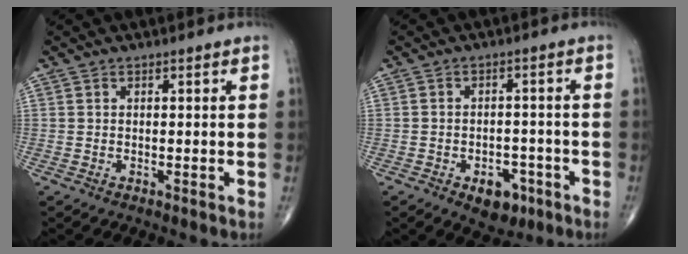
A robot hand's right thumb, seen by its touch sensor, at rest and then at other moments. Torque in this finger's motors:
{"motor_torque": [0.59, 0.42, 0.24, -0.80, 0.04]}